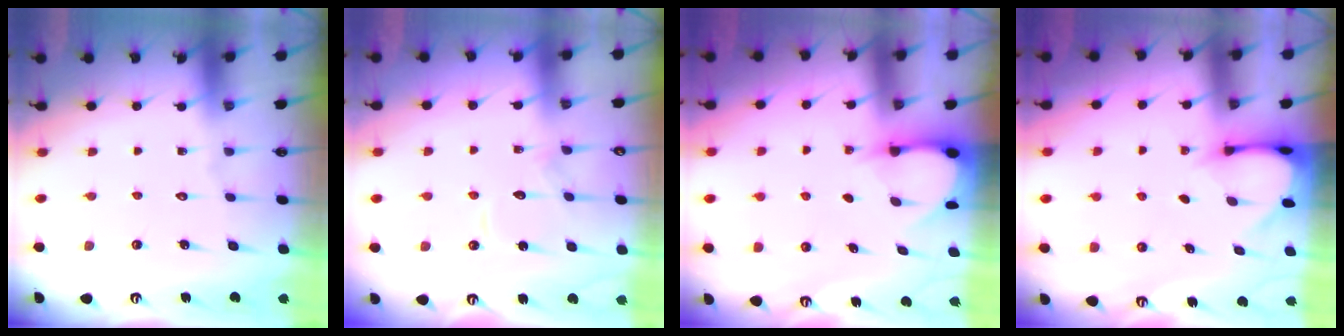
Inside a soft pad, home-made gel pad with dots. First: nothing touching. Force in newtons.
{"total": 9.0, "press": 9.0, "slide": 0.6}
{"total": 3.3, "press": 3.3, "slide": 0.4}
{"total": 2.8, "press": 2.8, "slide": 0.2}